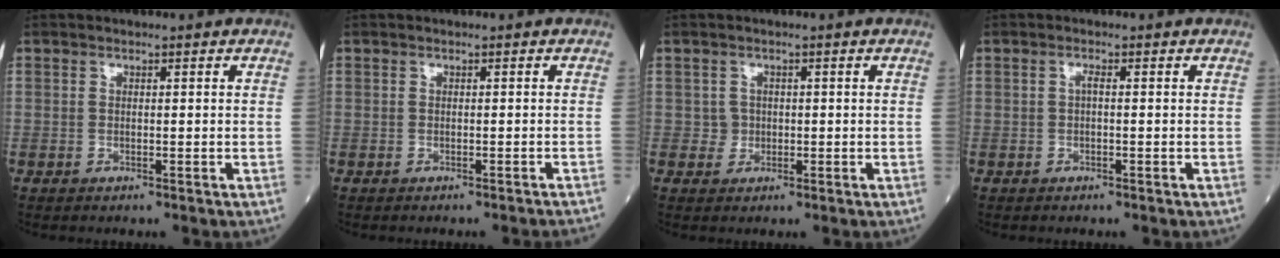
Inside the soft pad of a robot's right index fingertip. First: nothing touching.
{"total": 2.9, "force": [-2.7, -0.7, 0.9], "torque": [-0.010, -0.003, -0.028]}
{"total": 1.5, "force": [-0.1, 1.5, 0.0], "torque": [0.004, 0.005, -0.002]}
{"total": 0.8, "force": [0.0, 0.1, 0.8], "torque": [-0.014, 0.002, -0.002]}